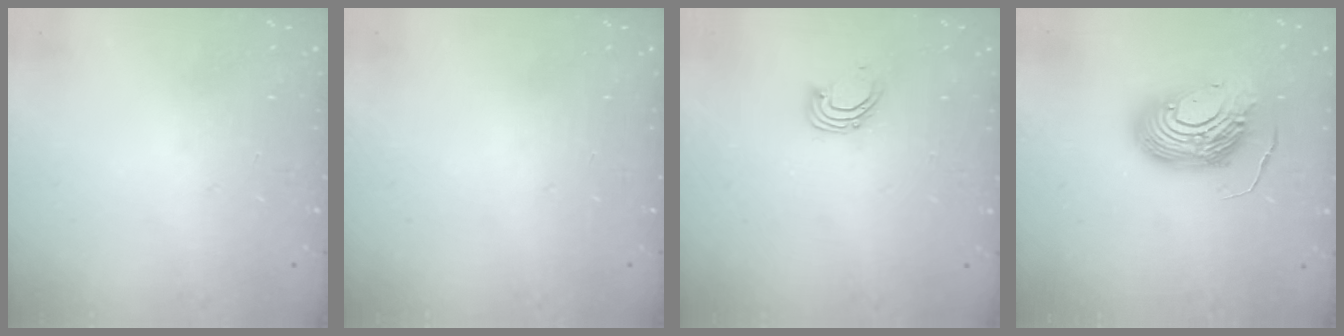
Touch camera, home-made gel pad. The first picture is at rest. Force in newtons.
{"total": 0.0}
{"total": 2.9, "press": 2.9, "slide": 0.3}
{"total": 17.7, "press": 17.6, "slide": 1.6}